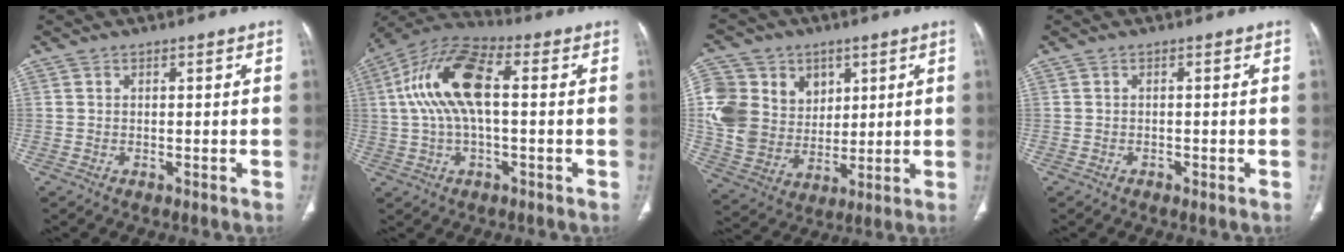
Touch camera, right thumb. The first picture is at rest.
{"total": 14.7, "force": [1.7, 6.4, 13.1], "torque": [-0.274, 0.038, 0.027]}
{"total": 17.2, "force": [4.9, 14.4, 7.9], "torque": [-0.134, 0.005, 0.107]}
{"total": 0.6, "force": [-0.4, 0.4, 0.3], "torque": [-0.008, 0.001, -0.006]}